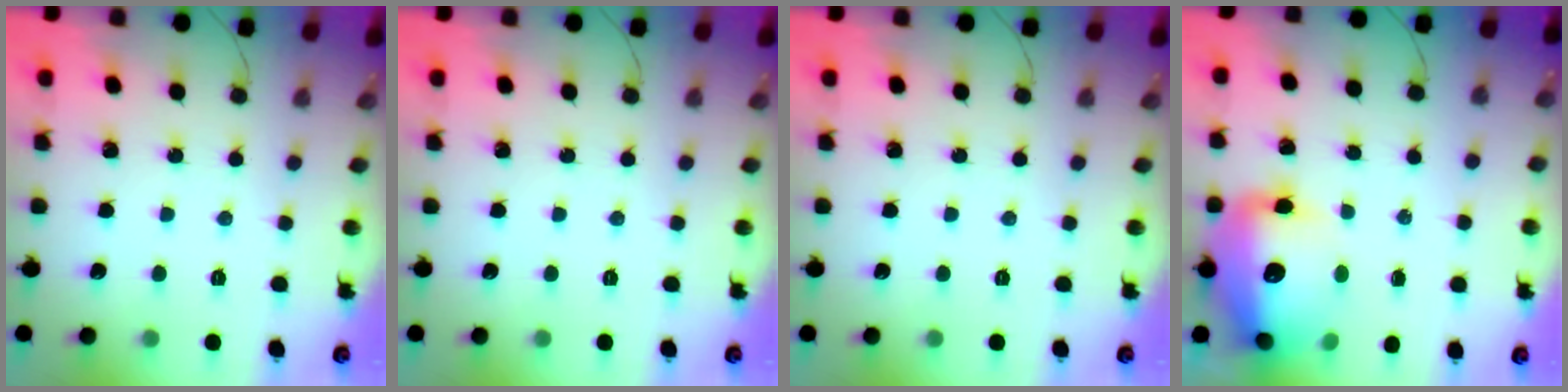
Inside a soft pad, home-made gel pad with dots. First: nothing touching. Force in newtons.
{"total": 0.0}
{"total": 0.0}
{"total": 18.8, "press": 18.1, "slide": 4.8}